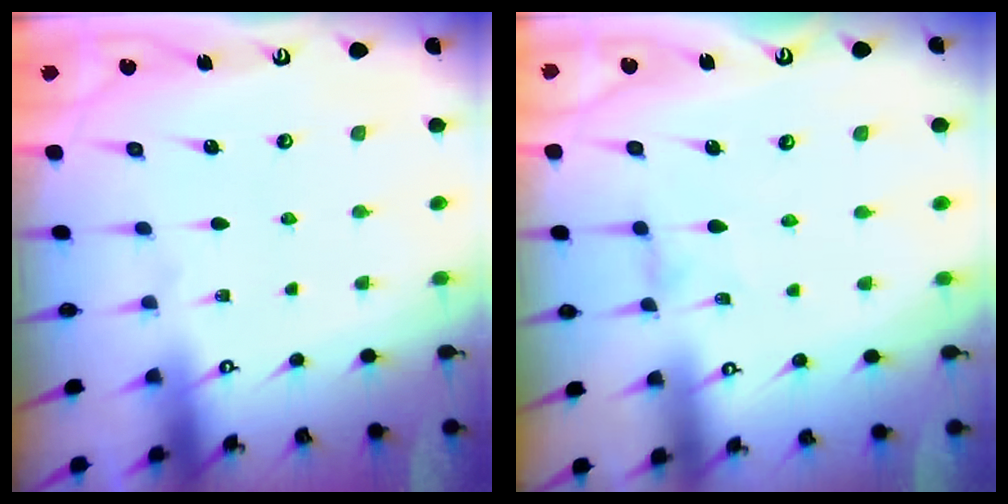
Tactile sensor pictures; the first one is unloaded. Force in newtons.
{"total": 0.0}